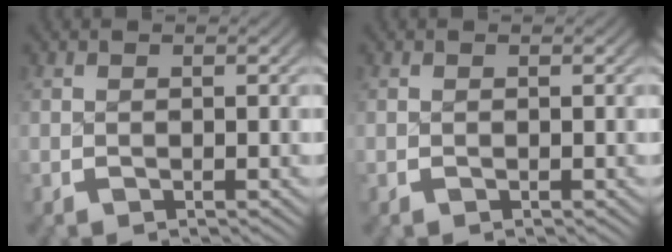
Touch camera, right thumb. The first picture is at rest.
{"total": 0.0}